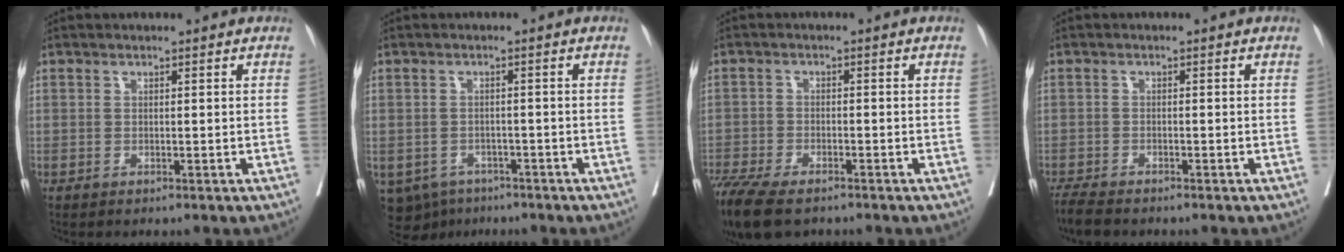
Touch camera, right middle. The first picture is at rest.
{"total": 8.2, "force": [-5.3, 5.8, 2.3], "torque": [-0.056, -0.003, -0.071]}
{"total": 11.3, "force": [-8.6, 3.6, 6.3], "torque": [-0.124, -0.015, -0.143]}
{"total": 4.0, "force": [-3.6, 0.5, 1.8], "torque": [-0.033, -0.012, -0.064]}